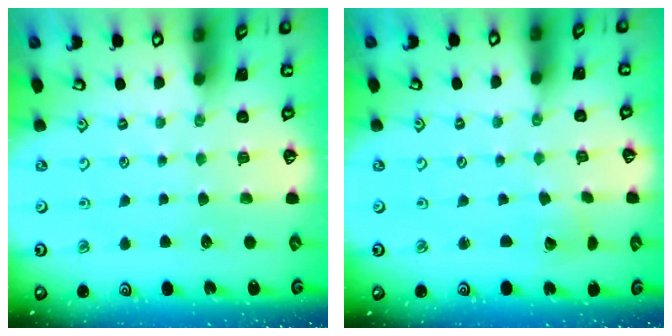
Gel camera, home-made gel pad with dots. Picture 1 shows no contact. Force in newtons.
{"total": 1.9, "press": 1.9, "slide": 0.1}